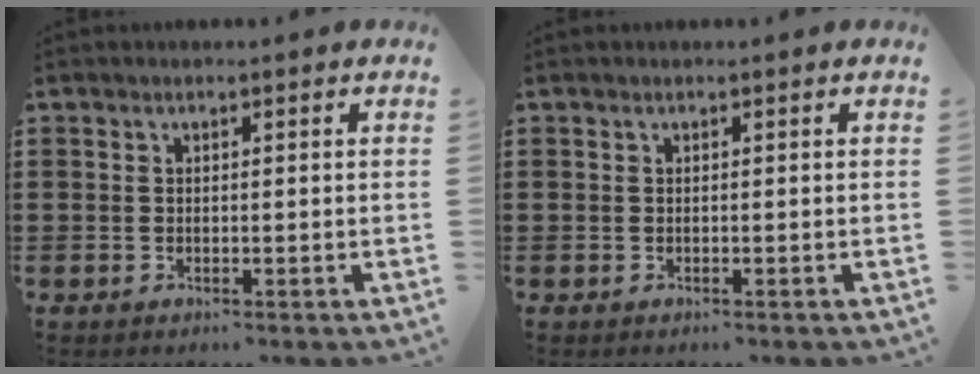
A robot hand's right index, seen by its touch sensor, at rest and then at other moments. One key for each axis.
{"total": 0.0}